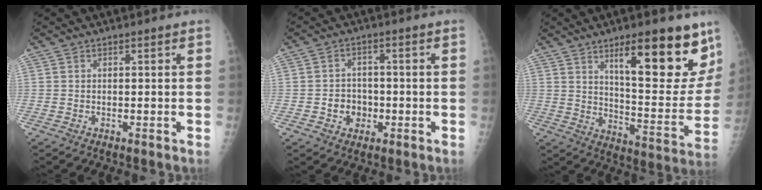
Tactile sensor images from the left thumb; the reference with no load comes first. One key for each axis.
{"total": 4.9, "fx": -1.3, "fy": 4.3, "fz": 2.1, "tx": -0.006, "ty": 0.011, "tz": -0.021}
{"total": 20.1, "fx": 11.9, "fy": 6.0, "fz": 15.0, "tx": -0.165, "ty": -0.072, "tz": 0.184}